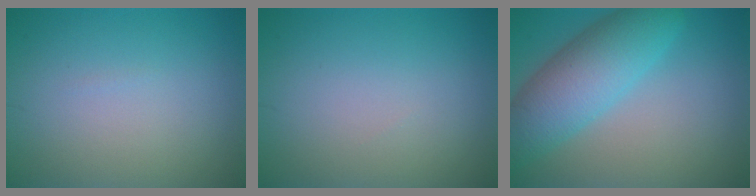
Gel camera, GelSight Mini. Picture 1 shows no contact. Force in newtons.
{"total": 0.0}
{"total": 7.3, "press": 7.3, "slide": 0.0}